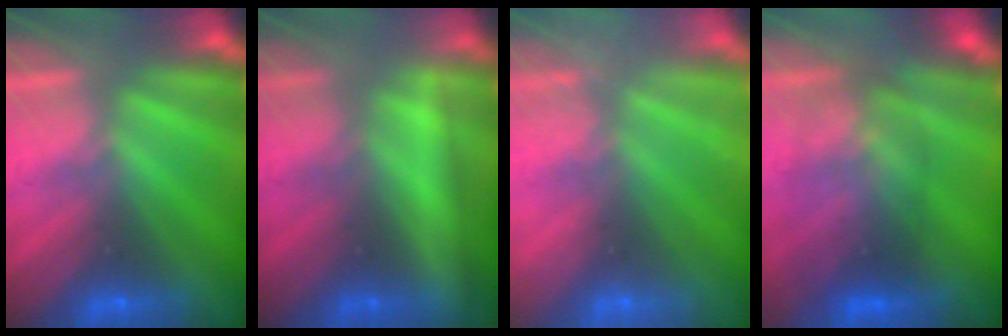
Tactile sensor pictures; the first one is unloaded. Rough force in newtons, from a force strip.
{"total": 2.4}
{"total": 2.7}
{"total": 2.8}